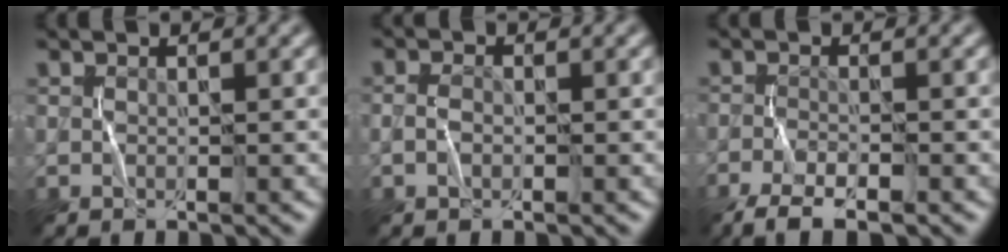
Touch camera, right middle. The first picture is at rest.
{"total": 0.9, "force": [-0.4, 0.6, 0.6], "torque": [-0.015, 0.001, -0.007]}
{"total": 3.7, "force": [-2.9, 0.8, 2.2], "torque": [-0.042, -0.009, -0.056]}